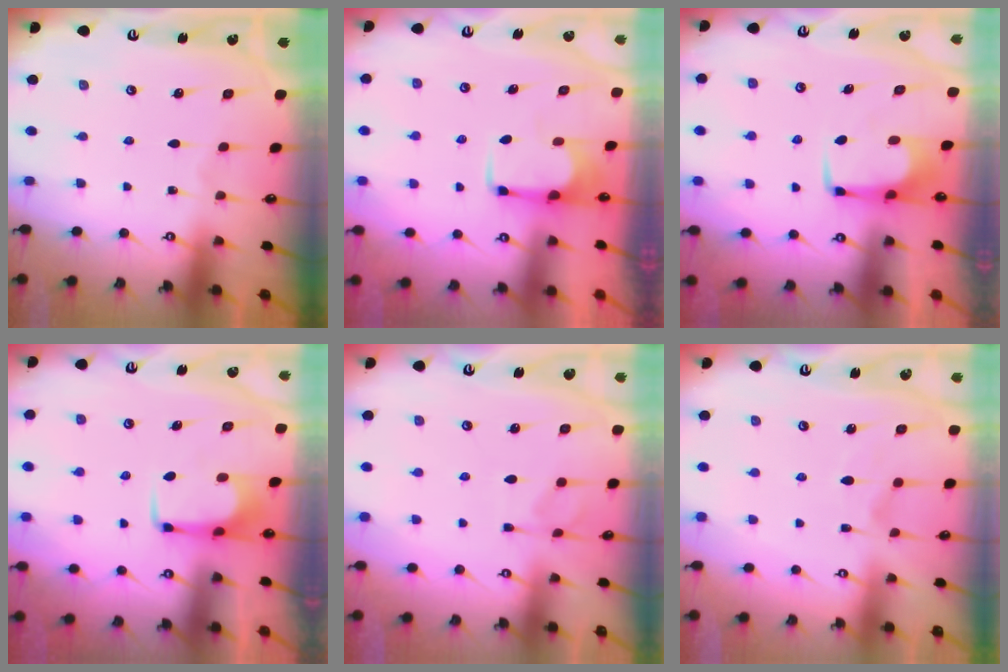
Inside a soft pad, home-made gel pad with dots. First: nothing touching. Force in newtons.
{"total": 1.7, "press": 1.6, "slide": 0.7}
{"total": 1.7, "press": 1.6, "slide": 0.6}
{"total": 1.7, "press": 1.6, "slide": 0.5}
{"total": 2.4, "press": 2.1, "slide": 1.2}
{"total": 2.5, "press": 2.1, "slide": 1.4}